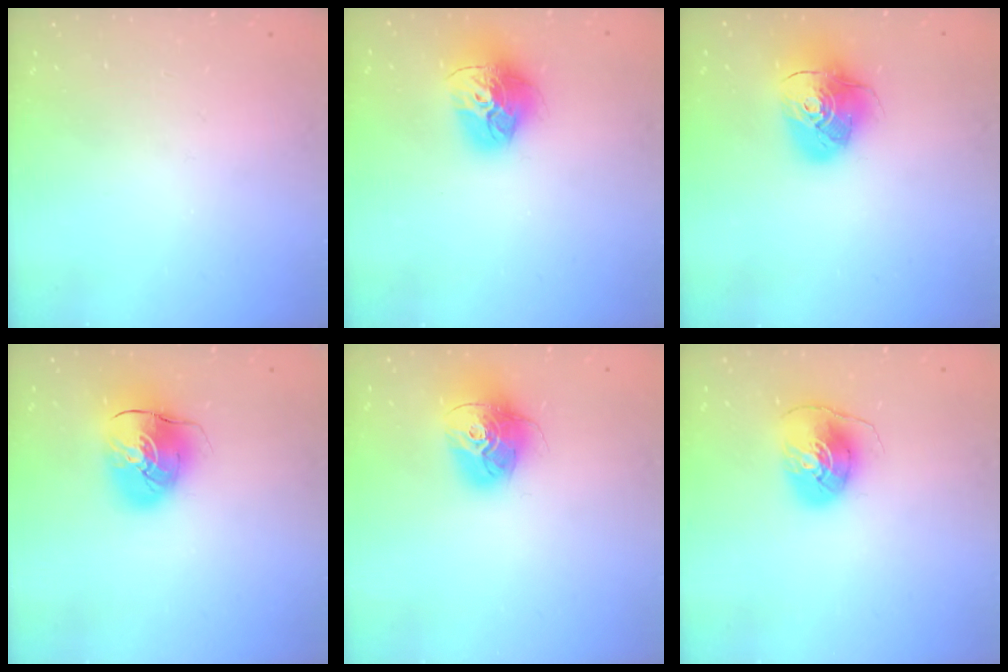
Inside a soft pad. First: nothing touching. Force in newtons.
{"total": 16.9, "press": 16.8, "slide": 1.7}
{"total": 14.5, "press": 14.4, "slide": 1.9}
{"total": 11.4, "press": 11.3, "slide": 1.8}
{"total": 15.3, "press": 15.2, "slide": 1.8}
{"total": 8.1, "press": 8.0, "slide": 1.2}